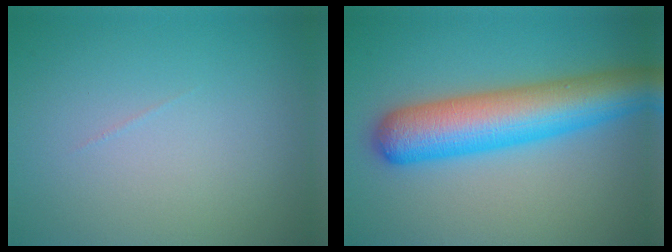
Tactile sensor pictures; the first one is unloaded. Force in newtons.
{"total": 8.8, "press": 8.8, "slide": 0.2}